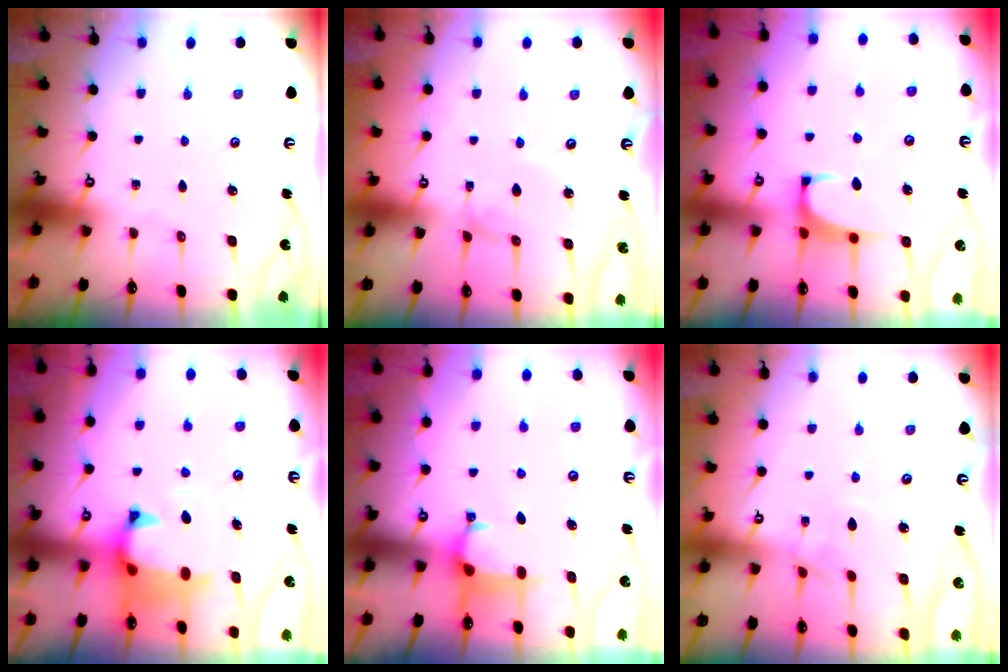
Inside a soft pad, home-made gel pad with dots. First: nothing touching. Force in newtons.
{"total": 2.7, "press": 2.7, "slide": 0.1}
{"total": 0.8, "press": 0.4, "slide": 0.7}
{"total": 1.5, "press": 1.1, "slide": 1.1}
{"total": 2.2, "press": 2.2, "slide": 0.5}
{"total": 1.4, "press": 1.3, "slide": 0.5}